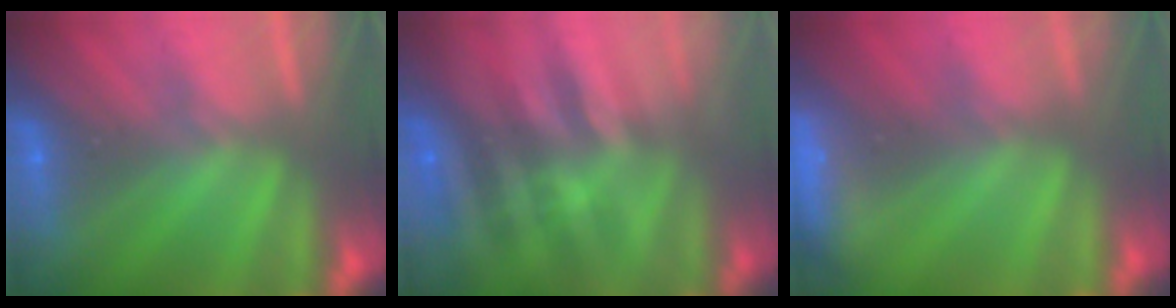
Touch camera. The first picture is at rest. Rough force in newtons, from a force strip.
{"total": 2.4}
{"total": 3.4}